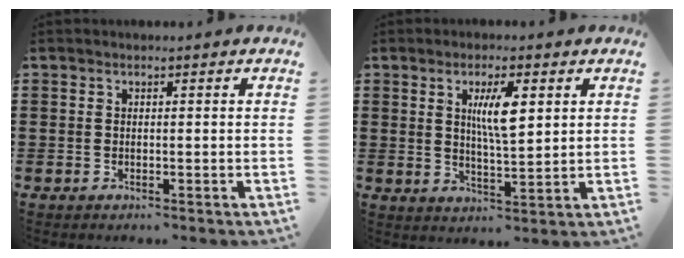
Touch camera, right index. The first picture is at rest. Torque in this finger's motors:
{"motor_torque": [0.27, -0.01, 0.36, 0.17]}